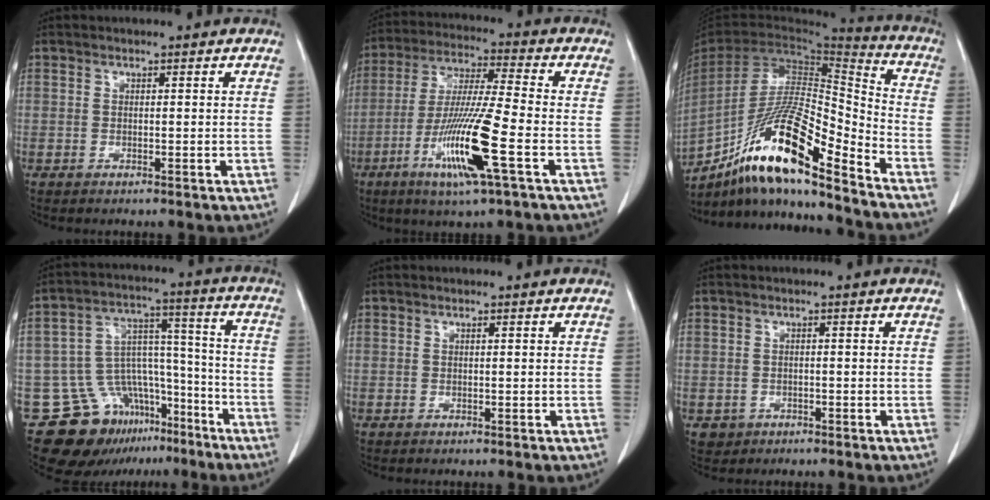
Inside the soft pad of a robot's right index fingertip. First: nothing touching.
{"total": 14.4, "force": [-5.4, -0.1, 13.3], "torque": [-0.265, -0.021, -0.101]}
{"total": 19.7, "force": [-13.8, 1.8, 14.0], "torque": [-0.276, -0.013, -0.251]}
{"total": 17.1, "force": [-11.5, 10.9, 6.5], "torque": [-0.098, 0.075, -0.171]}
{"total": 0.0}
{"total": 2.2, "force": [-0.8, 2.0, 0.1], "torque": [0.000, 0.007, -0.011]}